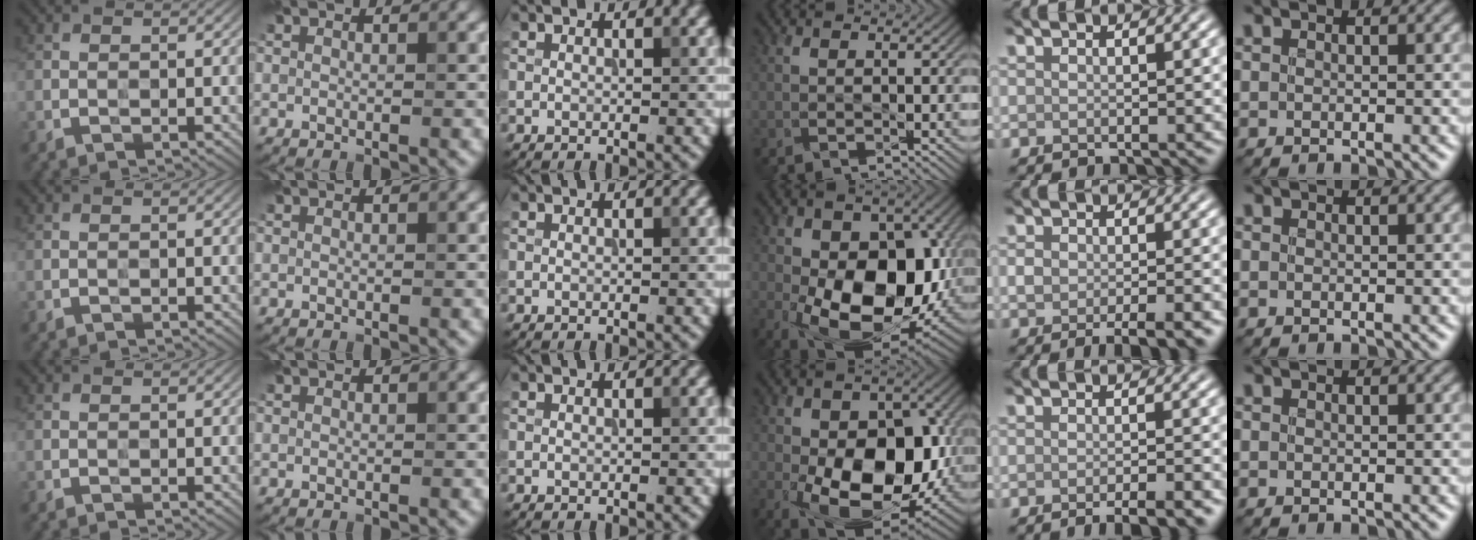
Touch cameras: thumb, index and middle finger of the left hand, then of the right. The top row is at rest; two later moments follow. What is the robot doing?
{"motion": "wipe", "object": "measuring cup"}